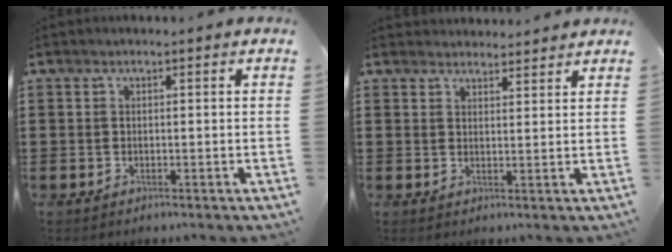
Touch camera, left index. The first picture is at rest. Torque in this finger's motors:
{"motor_torque": [0.37, -0.36, 0.36, 0.07]}